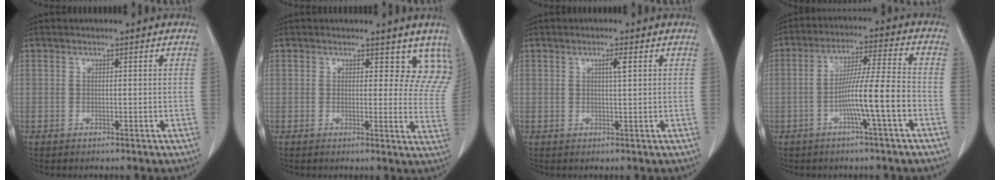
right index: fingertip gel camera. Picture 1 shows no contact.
{"total": 8.0, "force": [6.7, 3.9, 2.1], "torque": [0.017, -0.022, 0.051]}
{"total": 1.7, "force": [0.7, 0.1, 1.6], "torque": [-0.030, 0.000, 0.011]}
{"total": 9.4, "force": [-3.2, -0.8, 8.8], "torque": [-0.160, 0.010, -0.057]}